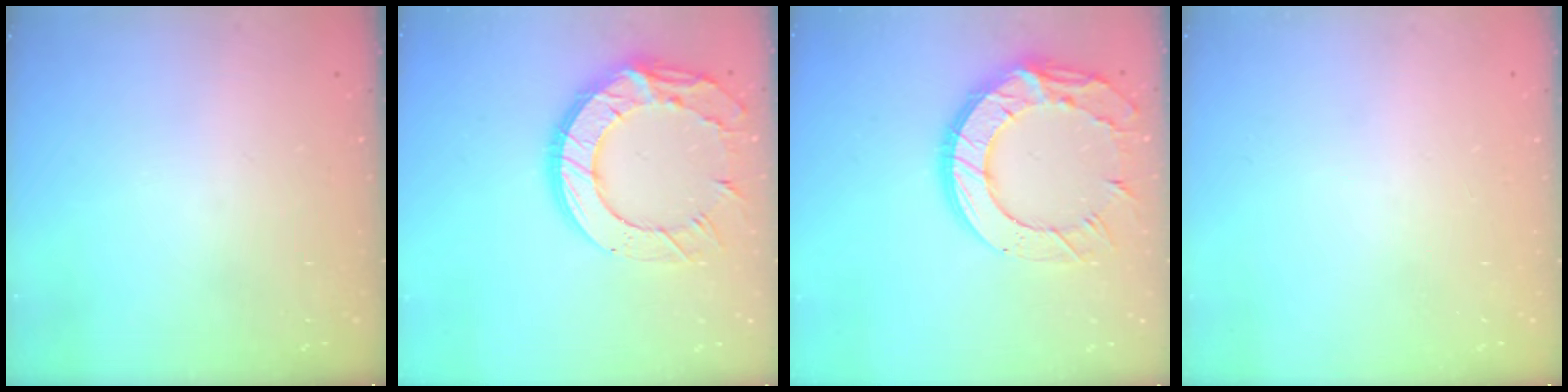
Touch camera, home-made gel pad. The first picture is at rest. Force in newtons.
{"total": 17.6, "press": 17.5, "slide": 1.2}
{"total": 17.6, "press": 17.5, "slide": 1.2}
{"total": 0.0}